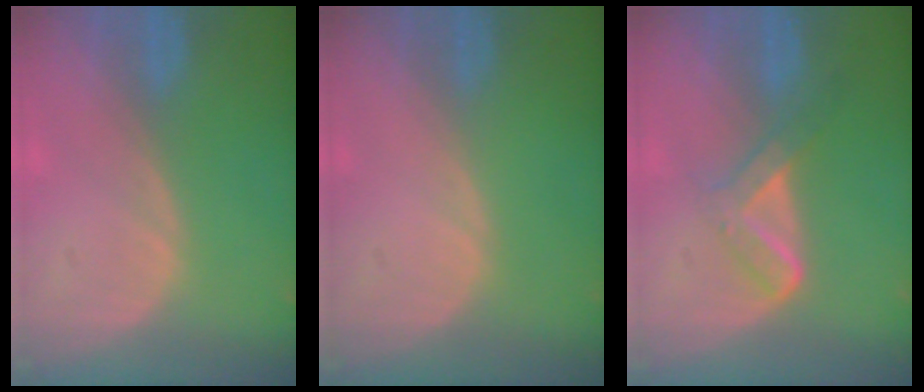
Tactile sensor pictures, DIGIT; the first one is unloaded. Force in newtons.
{"total": 0.0}
{"total": 5.5, "press": 4.7, "slide": 2.8}